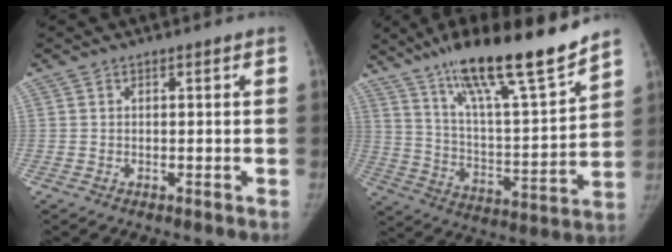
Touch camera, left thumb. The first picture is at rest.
{"total": 21.7, "force": [16.4, 2.7, 14.0], "torque": [-0.208, -0.082, 0.281]}